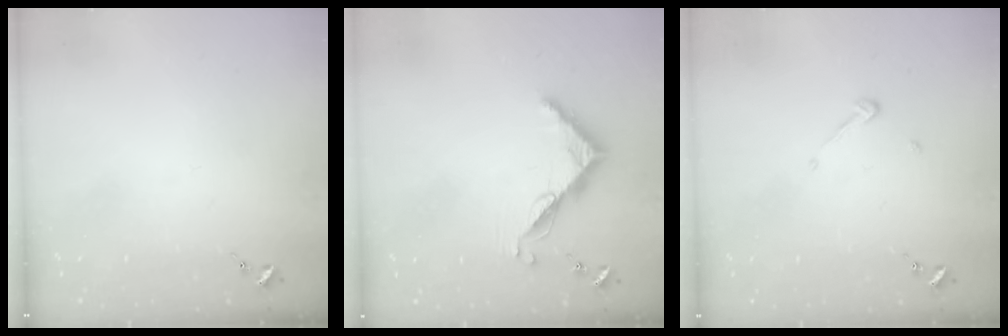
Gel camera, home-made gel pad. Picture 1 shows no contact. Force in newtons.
{"total": 7.5, "press": 7.4, "slide": 0.6}
{"total": 3.7, "press": 3.7, "slide": 0.3}